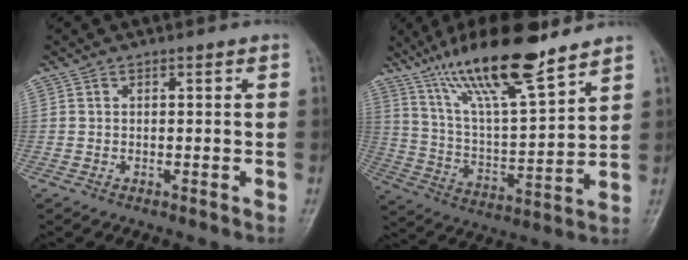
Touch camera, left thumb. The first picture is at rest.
{"total": 19.2, "force": [13.8, 3.9, 12.8], "torque": [-0.208, -0.061, 0.251]}